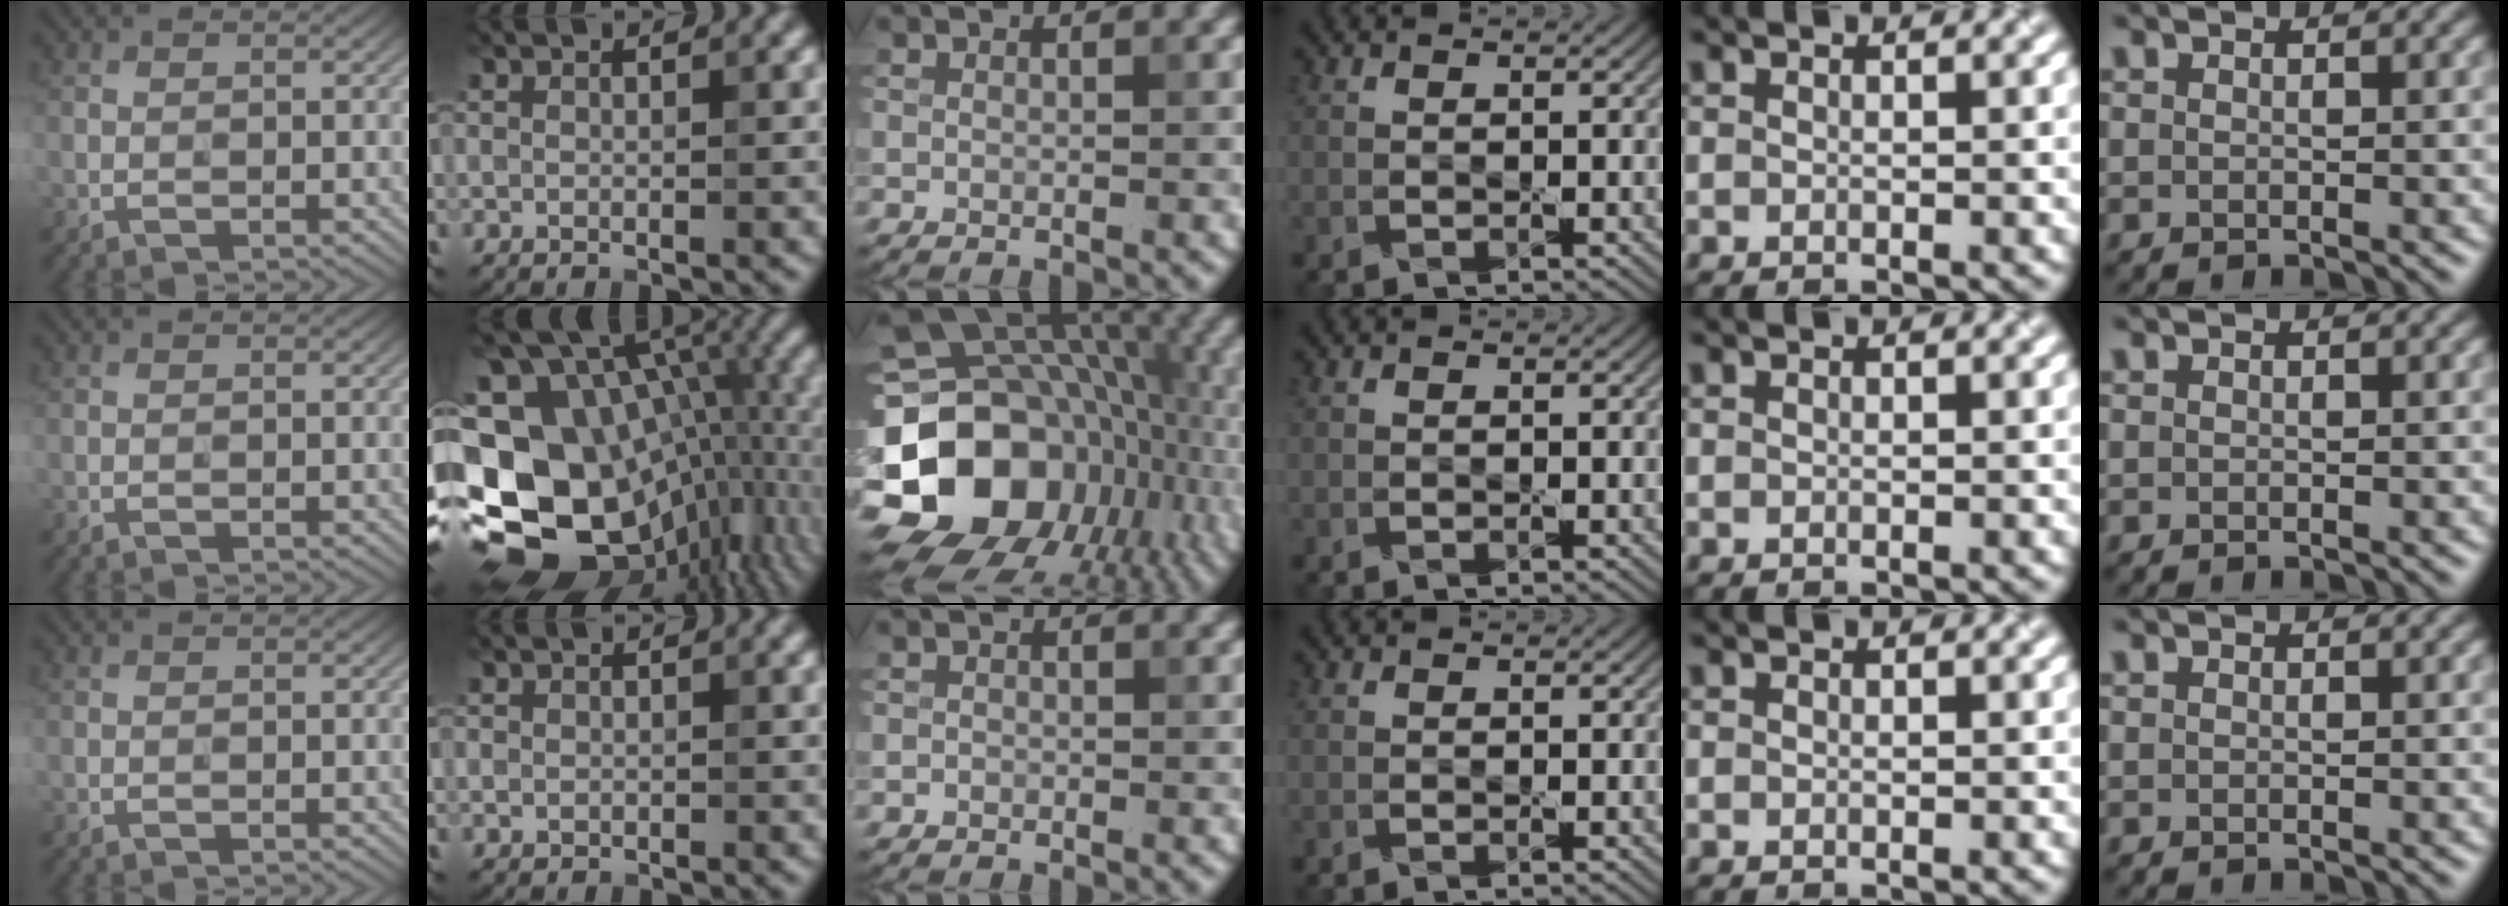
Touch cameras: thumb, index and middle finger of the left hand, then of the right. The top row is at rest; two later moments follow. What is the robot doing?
{"motion": "press", "object": "button"}